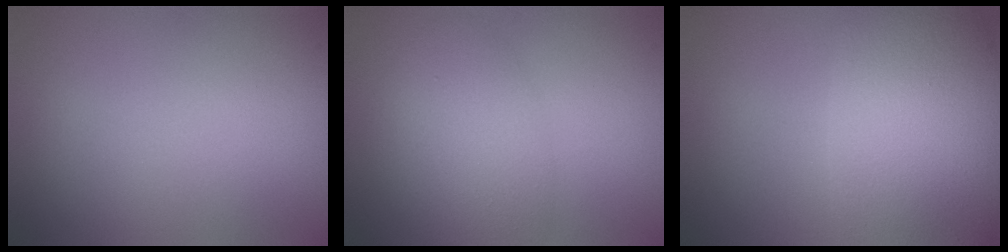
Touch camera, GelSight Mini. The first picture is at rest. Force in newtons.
{"total": 4.9, "press": 4.9, "slide": 0.1}
{"total": 10.7, "press": 10.7, "slide": 0.7}